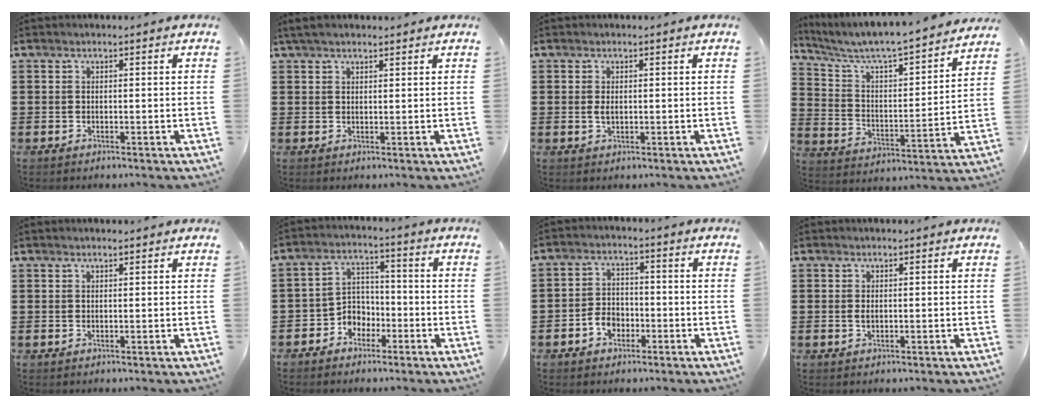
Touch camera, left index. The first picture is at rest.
{"total": 2.3, "force": [1.7, 0.6, 1.4], "torque": [-0.031, 0.005, 0.033]}
{"total": 1.6, "force": [0.0, 0.7, 1.4], "torque": [-0.036, -0.001, -0.002]}
{"total": 5.1, "force": [4.6, 0.2, 2.2], "torque": [-0.066, -0.047, 0.067]}
{"total": 0.6, "force": [0.4, 0.0, 0.4], "torque": [-0.008, -0.001, 0.009]}
{"total": 4.6, "force": [-2.8, 3.5, 1.1], "torque": [-0.031, 0.008, -0.058]}
{"total": 4.1, "force": [-2.1, 2.9, 2.0], "torque": [-0.047, 0.003, -0.042]}
{"total": 1.0, "force": [0.0, 0.4, 0.9], "torque": [-0.020, 0.001, 0.000]}